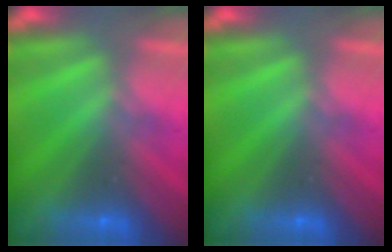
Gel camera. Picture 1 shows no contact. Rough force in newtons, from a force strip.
{"total": 0.0}